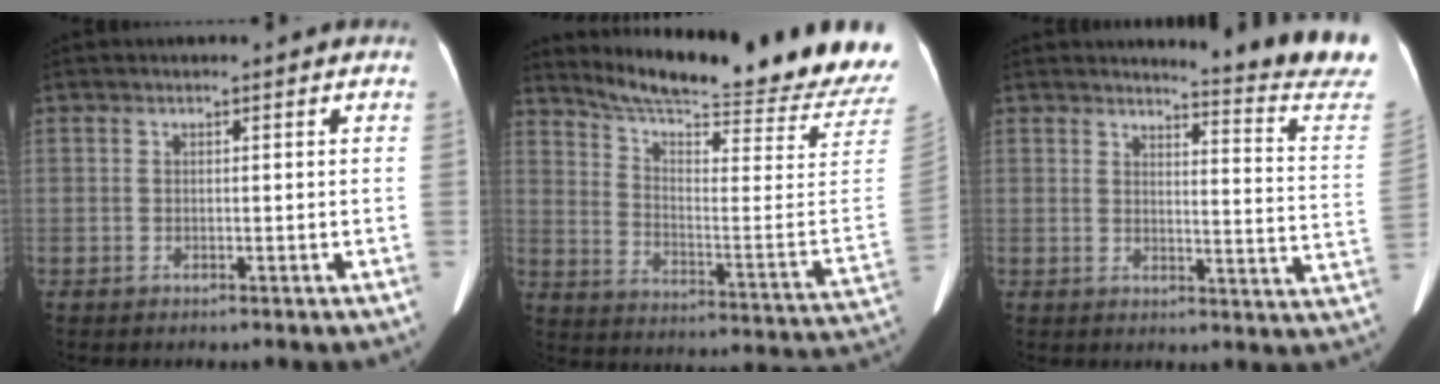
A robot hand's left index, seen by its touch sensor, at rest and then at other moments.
{"total": 26.3, "force": [24.1, -0.4, 10.5], "torque": [-0.174, -0.116, 0.313]}
{"total": 14.7, "force": [14.2, -1.6, 3.3], "torque": [-0.034, -0.135, 0.140]}